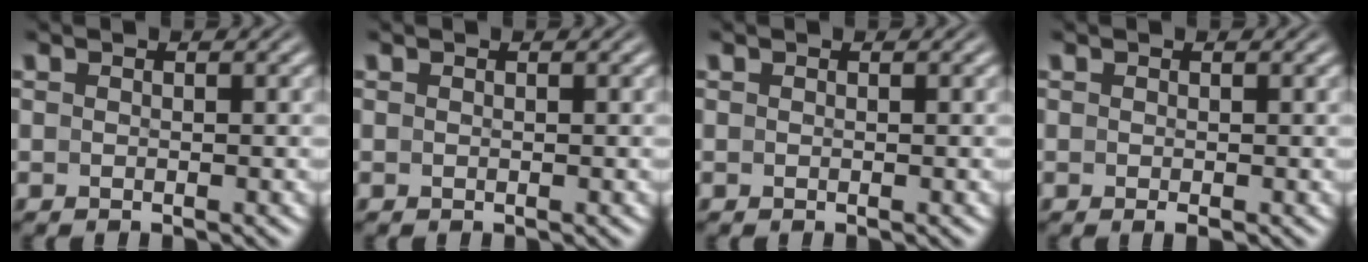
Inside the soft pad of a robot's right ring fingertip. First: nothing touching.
{"total": 0.0}
{"total": 0.0}
{"total": 0.7, "force": [-0.5, 0.2, 0.4], "torque": [-0.007, -0.003, -0.006]}